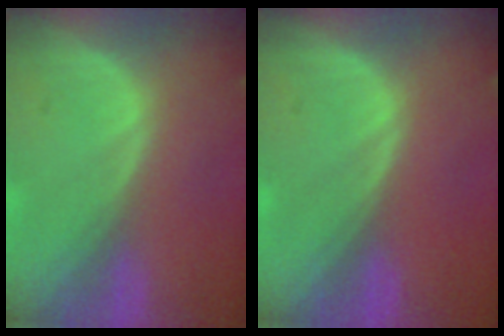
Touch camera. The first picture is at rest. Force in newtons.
{"total": 0.0}